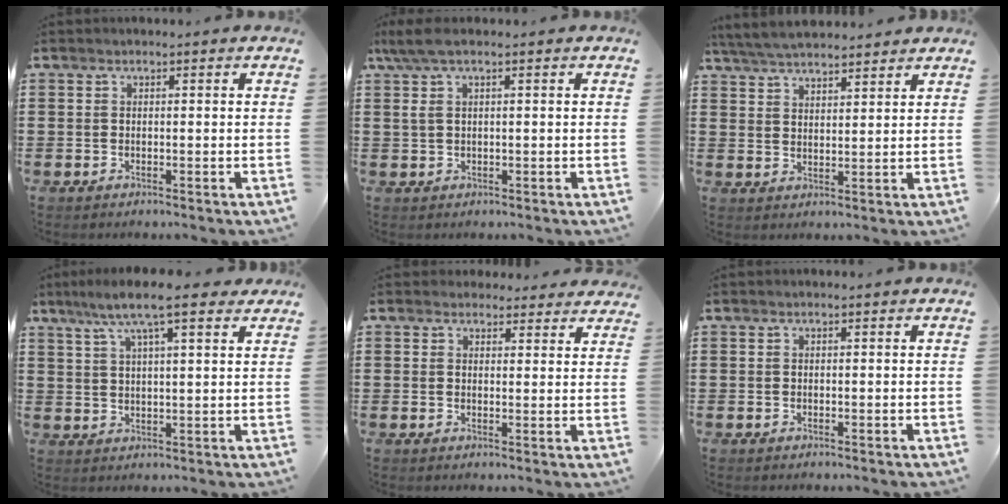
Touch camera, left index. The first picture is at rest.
{"total": 3.6, "force": [0.9, 0.8, 3.4], "torque": [-0.081, -0.004, 0.011]}
{"total": 4.7, "force": [4.6, 0.5, 1.2], "torque": [-0.038, -0.010, 0.084]}
{"total": 9.4, "force": [6.6, 2.1, 6.4], "torque": [-0.124, -0.013, 0.112]}
{"total": 2.7, "force": [2.5, 1.0, 0.4], "torque": [-0.007, -0.006, 0.046]}
{"total": 0.0}